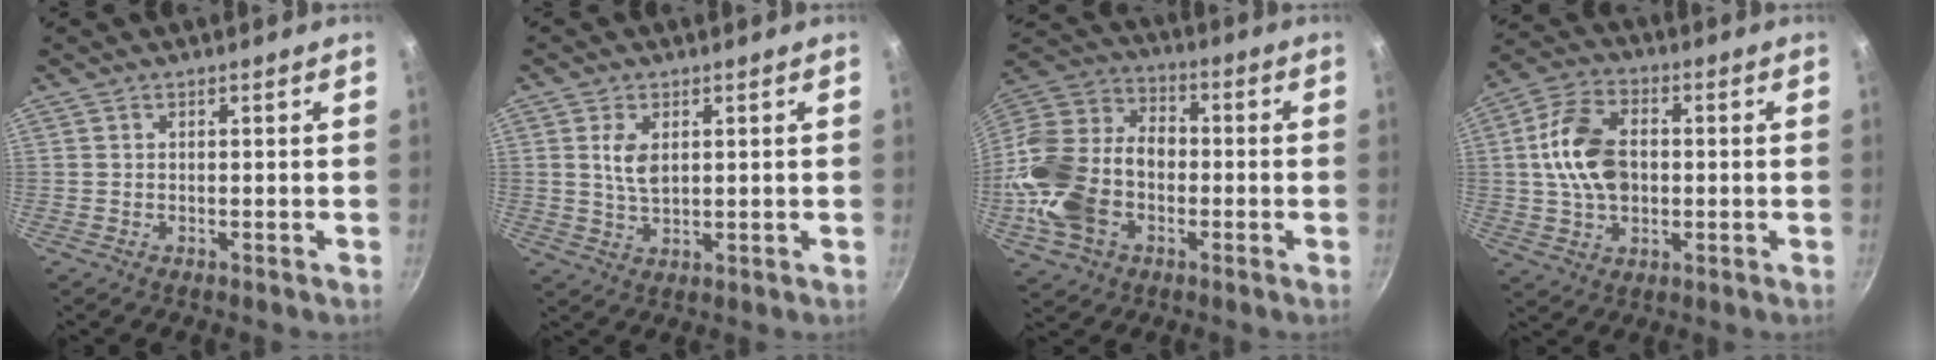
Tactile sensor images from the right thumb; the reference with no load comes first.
{"total": 4.7, "force": [1.3, 2.7, 3.7], "torque": [-0.066, -0.009, 0.026]}
{"total": 20.8, "force": [-4.7, 14.8, 13.8], "torque": [-0.267, 0.045, -0.097]}
{"total": 12.9, "force": [0.5, 8.7, 9.6], "torque": [-0.164, 0.019, 0.000]}